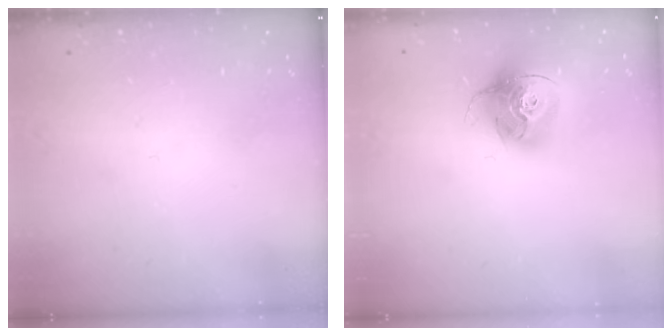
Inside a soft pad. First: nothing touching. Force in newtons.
{"total": 15.3, "press": 15.2, "slide": 1.8}